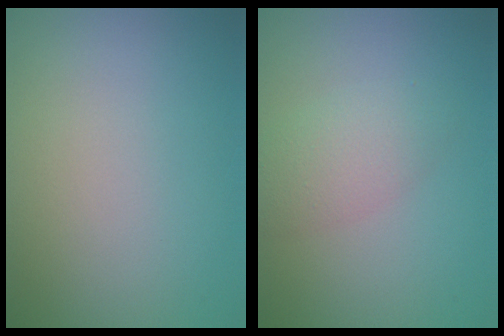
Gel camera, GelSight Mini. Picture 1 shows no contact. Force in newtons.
{"total": 2.6, "press": 2.6, "slide": 0.0}